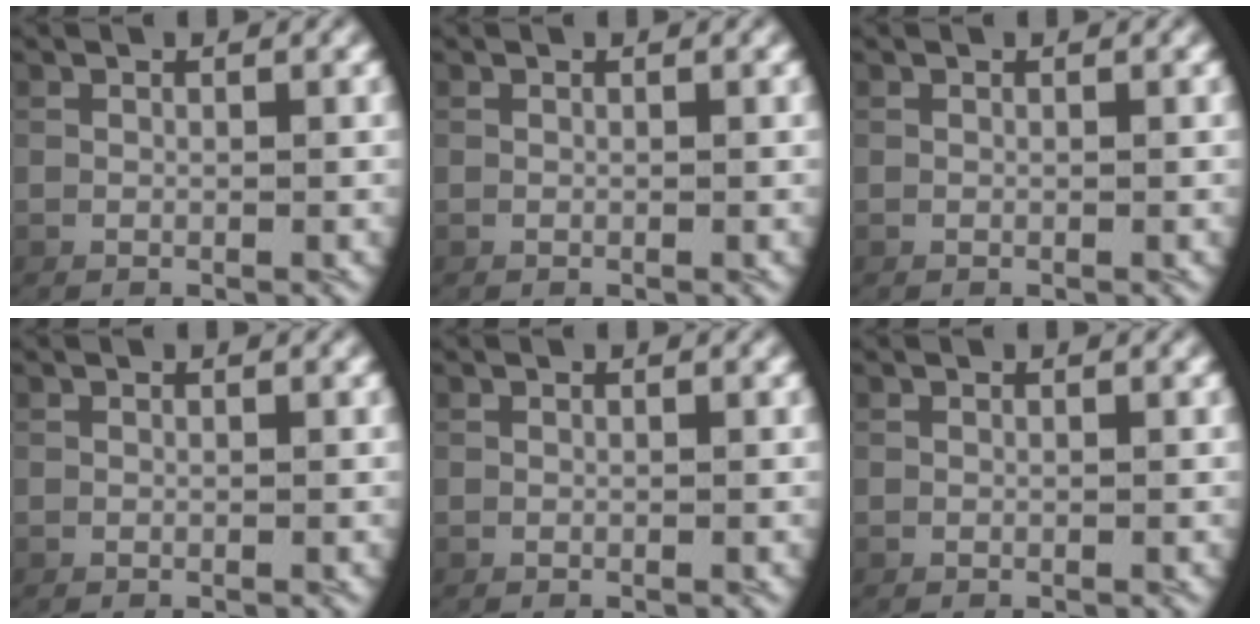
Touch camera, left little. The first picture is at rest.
{"total": 0.0}
{"total": 0.0}
{"total": 0.0}
{"total": 0.0}
{"total": 0.0}